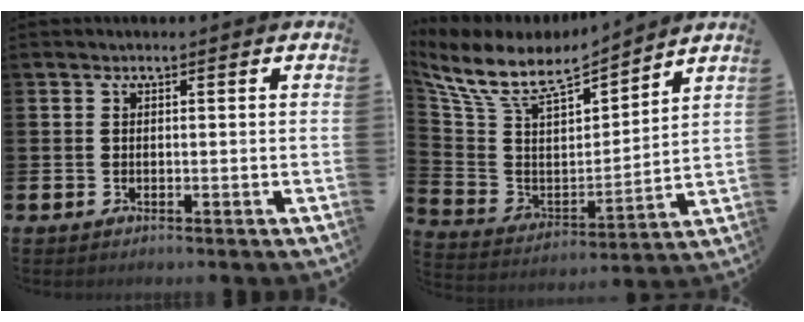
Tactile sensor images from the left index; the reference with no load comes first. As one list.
[{"total": 9.1, "force": [7.9, 2.9, 3.4], "torque": [-0.111, -0.049, 0.139]}]